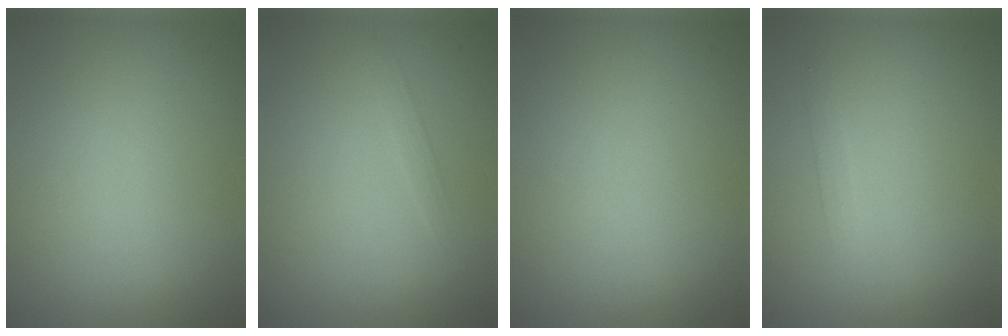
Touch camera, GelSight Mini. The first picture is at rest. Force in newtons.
{"total": 0.8, "press": 0.8, "slide": 0.1}
{"total": 0.0}
{"total": 1.1, "press": 1.1, "slide": 0.0}